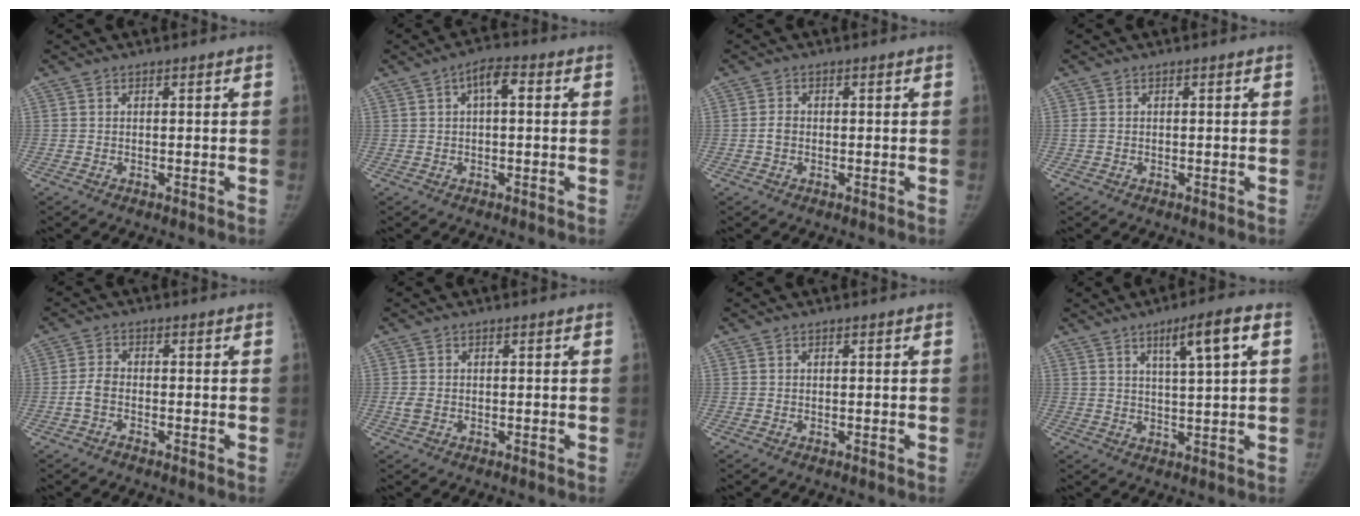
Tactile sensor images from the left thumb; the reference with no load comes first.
{"total": 4.2, "force": [1.0, 1.8, 3.7], "torque": [-0.055, 0.015, 0.011]}
{"total": 1.7, "force": [-0.4, 1.3, 0.9], "torque": [-0.014, 0.006, -0.010]}
{"total": 0.8, "force": [0.0, 0.7, 0.4], "torque": [-0.012, -0.001, 0.001]}
{"total": 2.5, "force": [-1.4, 1.3, 1.7], "torque": [-0.038, 0.015, -0.032]}
{"total": 1.7, "force": [-0.3, 1.3, 1.1], "torque": [-0.026, -0.001, -0.007]}
{"total": 0.0}
{"total": 7.4, "force": [3.3, 0.6, 6.6], "torque": [-0.109, -0.008, 0.054]}